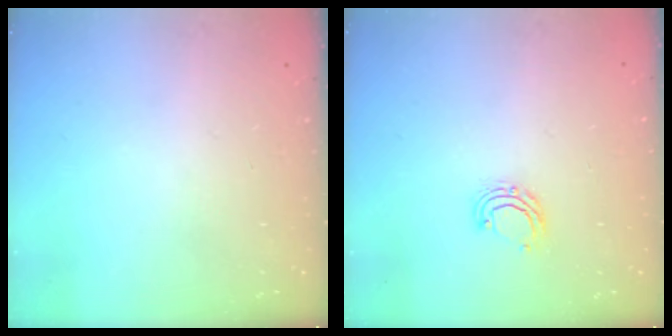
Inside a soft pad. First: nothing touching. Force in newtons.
{"total": 5.6, "press": 5.6, "slide": 1.0}